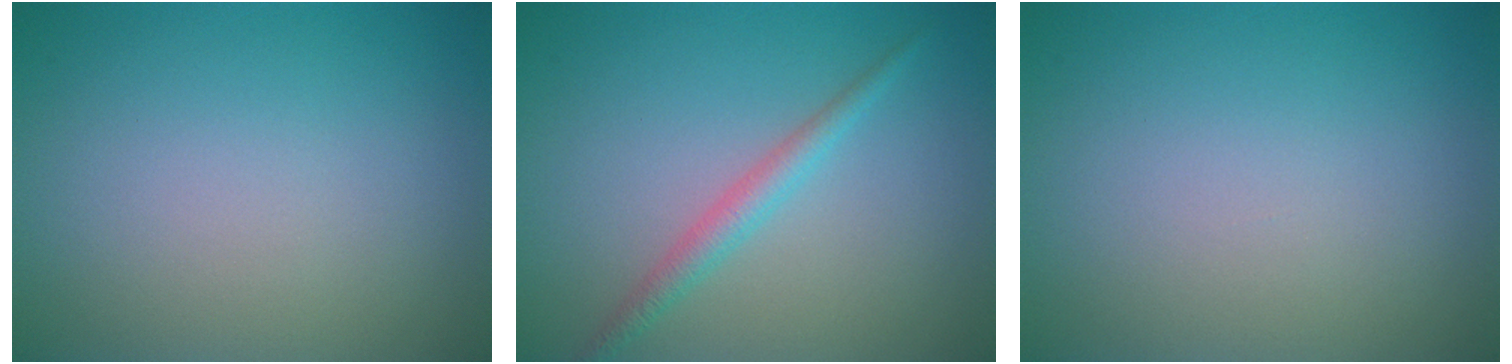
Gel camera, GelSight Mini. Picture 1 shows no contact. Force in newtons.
{"total": 2.0, "press": 2.0, "slide": 0.1}
{"total": 0.0}